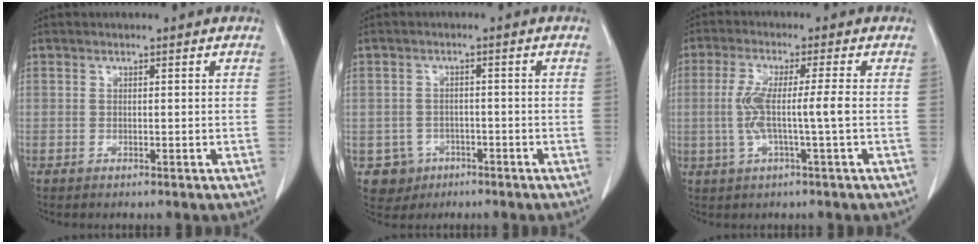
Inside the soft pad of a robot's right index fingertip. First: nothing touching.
{"total": 4.3, "force": [-1.9, 3.8, 0.1], "torque": [0.001, 0.011, -0.026]}
{"total": 6.4, "force": [-0.5, -0.3, 6.3], "torque": [-0.130, 0.007, -0.007]}